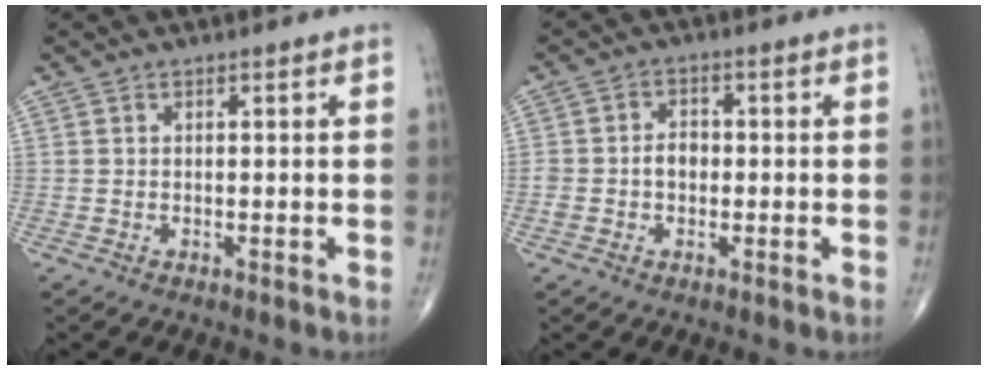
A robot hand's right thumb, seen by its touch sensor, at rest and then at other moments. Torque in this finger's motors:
{"motor_torque": [0.39, 0.08, 0.64, 0.10, 0.01]}